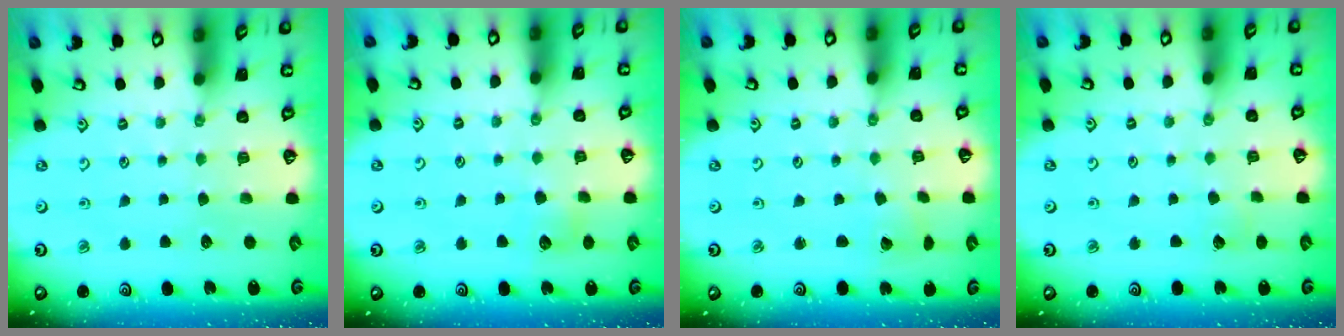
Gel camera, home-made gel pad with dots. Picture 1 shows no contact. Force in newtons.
{"total": 5.9, "press": 5.9, "slide": 0.8}
{"total": 2.3, "press": 2.3, "slide": 0.2}
{"total": 2.0, "press": 2.0, "slide": 0.1}